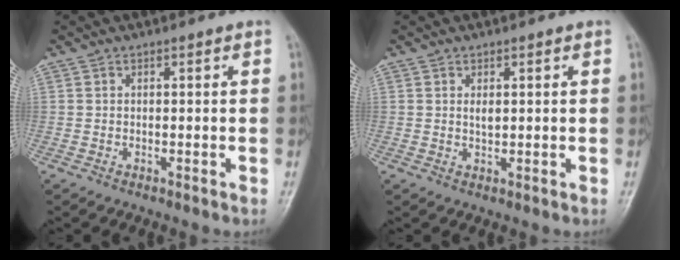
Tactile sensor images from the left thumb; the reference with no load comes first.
{"total": 1.7, "force": [0.5, 0.8, 1.4], "torque": [-0.017, 0.000, 0.012]}